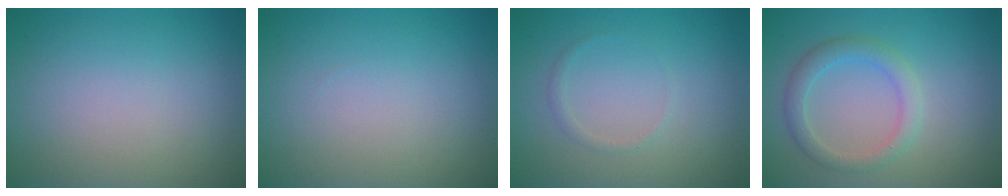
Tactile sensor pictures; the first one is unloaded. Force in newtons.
{"total": 0.0}
{"total": 0.7, "press": 0.7, "slide": 0.0}
{"total": 2.6, "press": 2.6, "slide": 0.2}